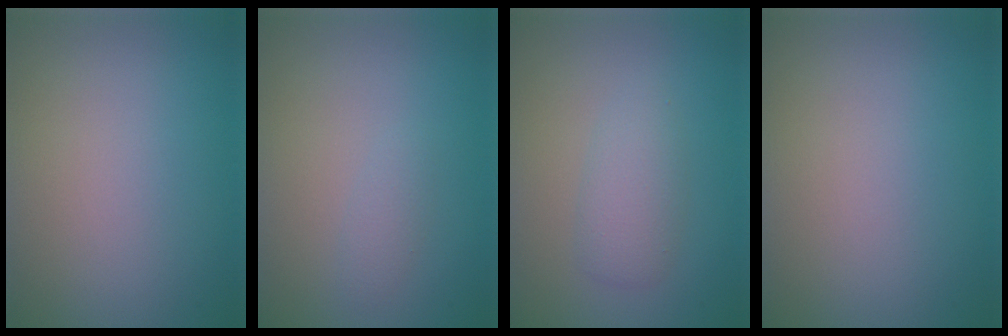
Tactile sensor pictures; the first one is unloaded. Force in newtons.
{"total": 0.8, "press": 0.8, "slide": 0.1}
{"total": 2.3, "press": 2.3, "slide": 0.1}
{"total": 0.0}